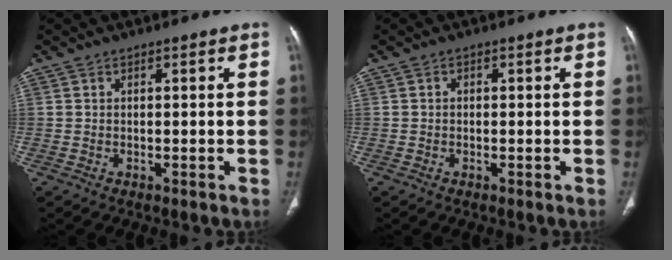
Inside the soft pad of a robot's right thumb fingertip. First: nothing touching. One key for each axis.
{"total": 0.6, "fx": 0.0, "fy": 0.5, "fz": 0.3, "tx": 0.000, "ty": 0.002, "tz": -0.002}